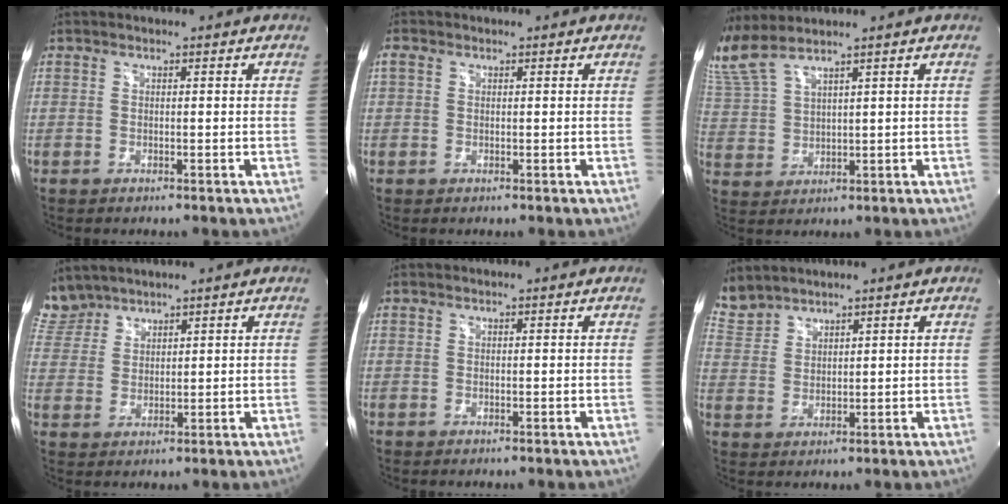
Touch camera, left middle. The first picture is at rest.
{"total": 1.1, "force": [0.4, 0.8, 0.6], "torque": [-0.017, 0.013, 0.008]}
{"total": 7.5, "force": [6.6, -0.1, 3.5], "torque": [-0.102, 0.011, 0.151]}
{"total": 5.8, "force": [5.5, 1.9, 0.0], "torque": [-0.009, 0.012, 0.123]}
{"total": 0.0}
{"total": 5.8, "force": [5.6, 1.6, 0.4], "torque": [-0.020, 0.012, 0.126]}